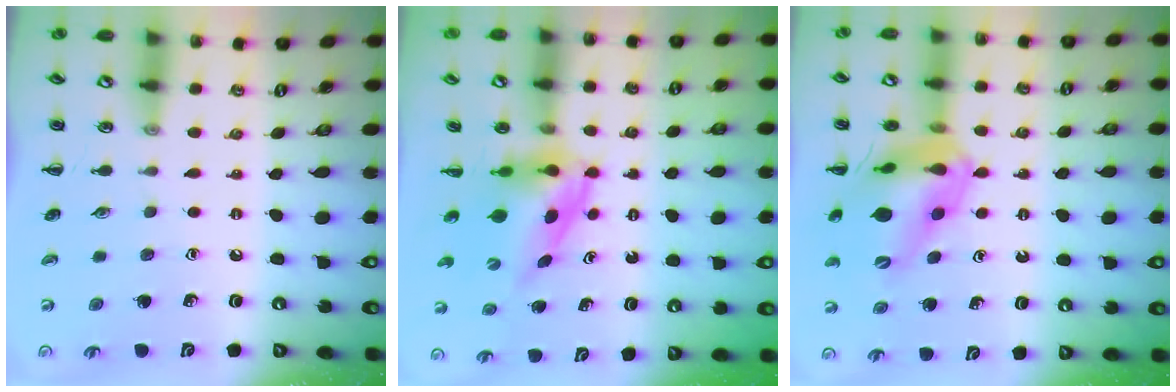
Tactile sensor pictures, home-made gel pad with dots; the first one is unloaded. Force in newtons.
{"total": 3.9, "press": 3.9, "slide": 0.8}
{"total": 17.3, "press": 16.9, "slide": 3.8}